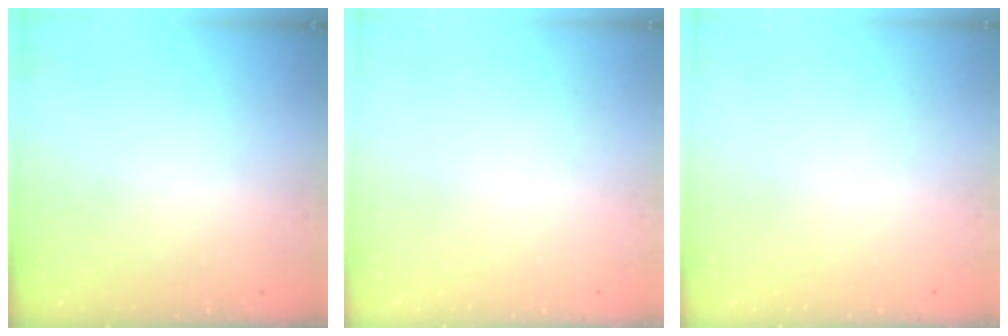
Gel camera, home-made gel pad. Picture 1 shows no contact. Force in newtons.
{"total": 0.0}
{"total": 0.0}